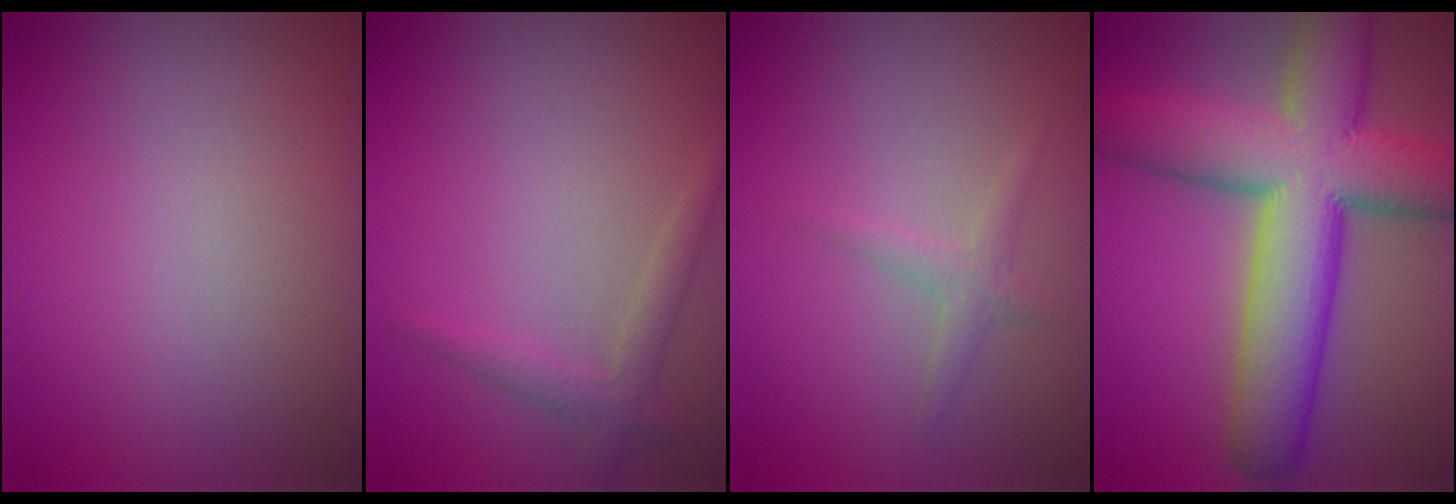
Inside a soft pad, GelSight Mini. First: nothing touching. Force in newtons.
{"total": 1.8, "press": 1.8, "slide": 0.1}
{"total": 1.4, "press": 1.4, "slide": 0.0}
{"total": 12.6, "press": 12.6, "slide": 0.6}